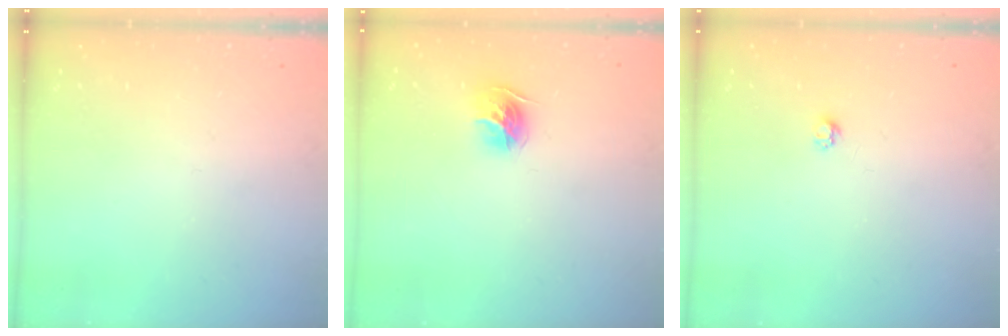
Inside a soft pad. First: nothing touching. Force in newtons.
{"total": 10.3, "press": 10.3, "slide": 0.6}
{"total": 2.7, "press": 2.7, "slide": 0.4}